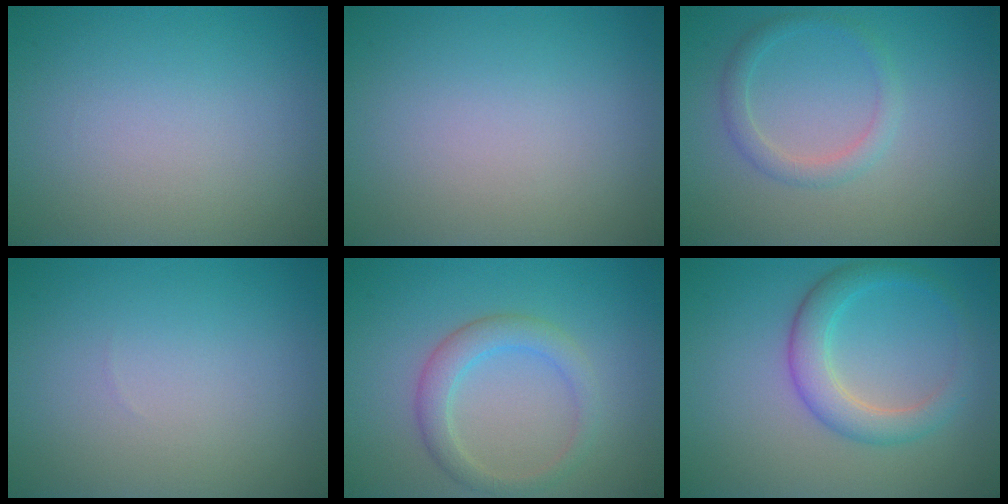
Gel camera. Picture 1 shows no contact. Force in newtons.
{"total": 0.0}
{"total": 1.9, "press": 1.9, "slide": 0.1}
{"total": 0.0}
{"total": 2.9, "press": 2.9, "slide": 0.2}
{"total": 3.6, "press": 3.6, "slide": 0.1}